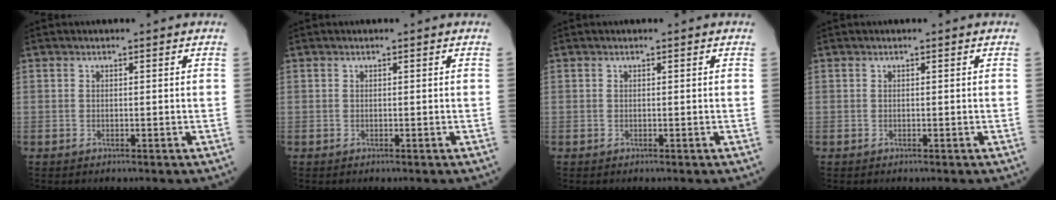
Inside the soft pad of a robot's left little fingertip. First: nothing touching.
{"total": 0.0}
{"total": 0.0}
{"total": 0.0}